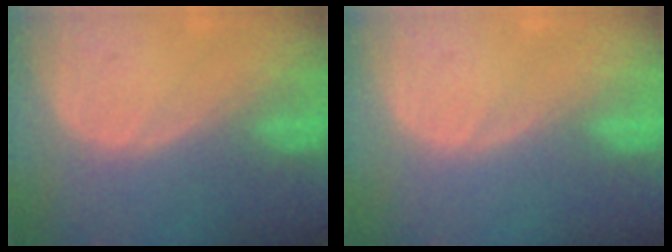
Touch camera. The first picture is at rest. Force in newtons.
{"total": 0.0}